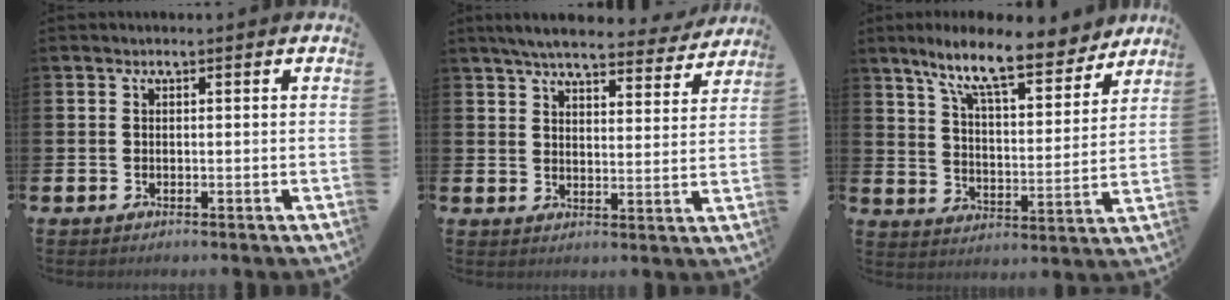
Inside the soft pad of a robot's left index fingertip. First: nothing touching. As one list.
[{"total": 6.1, "force": [5.6, 1.1, 1.9], "torque": [-0.044, -0.033, 0.096]}, {"total": 11.5, "force": [9.5, 2.3, 6.1], "torque": [-0.128, -0.049, 0.162]}]